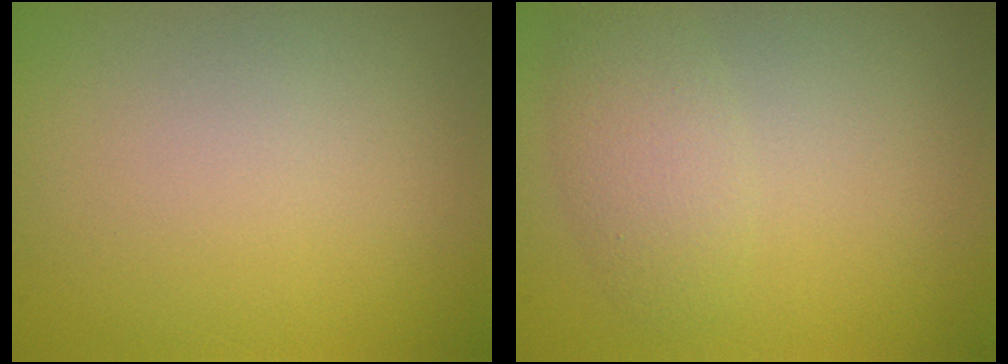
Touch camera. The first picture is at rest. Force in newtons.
{"total": 2.7, "press": 2.7, "slide": 0.1}